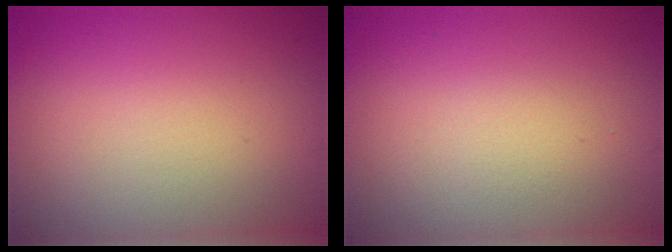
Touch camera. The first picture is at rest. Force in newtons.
{"total": 0.7, "press": 0.7, "slide": 0.0}